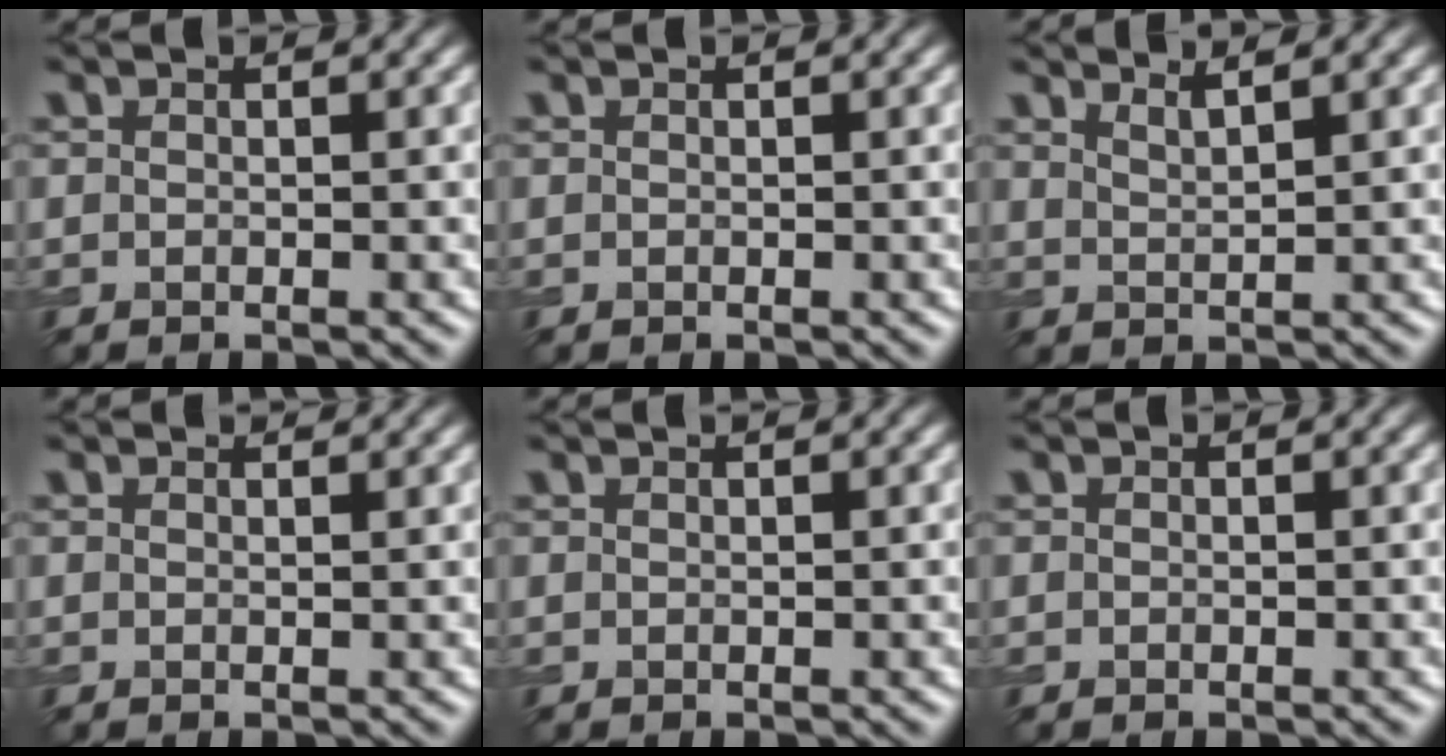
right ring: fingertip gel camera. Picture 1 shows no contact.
{"total": 0.0}
{"total": 2.1, "force": [1.8, 0.5, 1.1], "torque": [-0.006, 0.005, 0.025]}
{"total": 1.6, "force": [1.5, 0.2, 0.3], "torque": [-0.013, -0.002, 0.014]}
{"total": 0.7, "force": [0.6, 0.2, 0.3], "torque": [-0.001, -0.002, 0.002]}
{"total": 0.0}